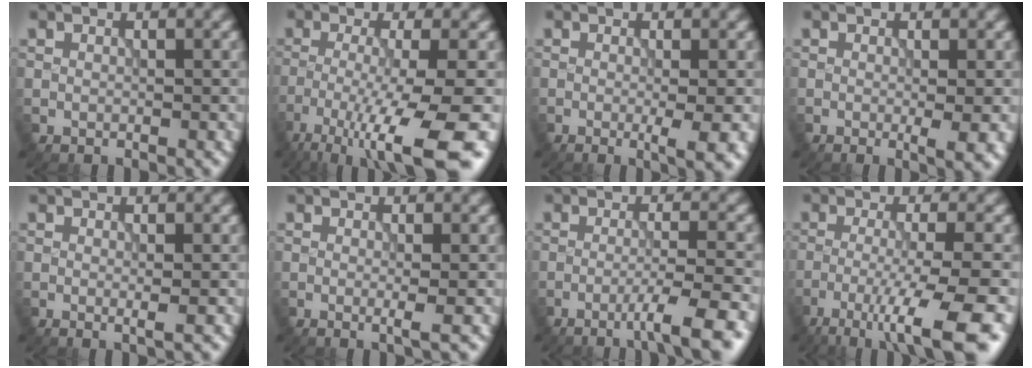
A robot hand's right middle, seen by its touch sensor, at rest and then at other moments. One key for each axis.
{"total": 9.8, "fx": -5.5, "fy": 1.8, "fz": 7.9, "tx": -0.136, "ty": -0.012, "tz": -0.094}
{"total": 3.8, "fx": -0.7, "fy": 0.9, "fz": 3.6, "tx": -0.052, "ty": -0.007, "tz": -0.008}
{"total": 2.8, "fx": -0.3, "fy": 0.7, "fz": 2.7, "tx": -0.040, "ty": -0.006, "tz": -0.003}
{"total": 1.1, "fx": 0.1, "fy": 0.2, "fz": 1.1, "tx": -0.020, "ty": -0.002, "tz": -0.002}
{"total": 1.6, "fx": -0.1, "fy": 0.3, "fz": 1.5, "tx": -0.027, "ty": -0.005, "tz": -0.006}
{"total": 5.2, "fx": -2.9, "fy": 0.5, "fz": 4.3, "tx": -0.063, "ty": 0.008, "tz": -0.054}
{"total": 8.2, "fx": -4.8, "fy": 1.3, "fz": 6.5, "tx": -0.103, "ty": -0.001, "tz": -0.084}